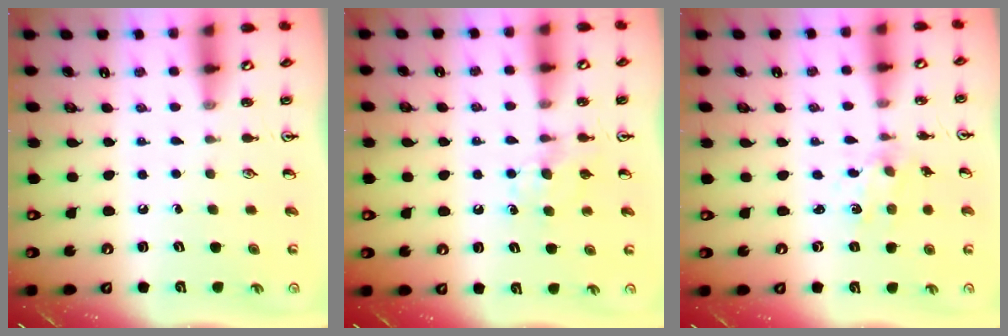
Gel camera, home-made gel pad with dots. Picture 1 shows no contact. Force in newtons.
{"total": 6.0, "press": 6.0, "slide": 0.7}
{"total": 1.3, "press": 1.3, "slide": 0.3}